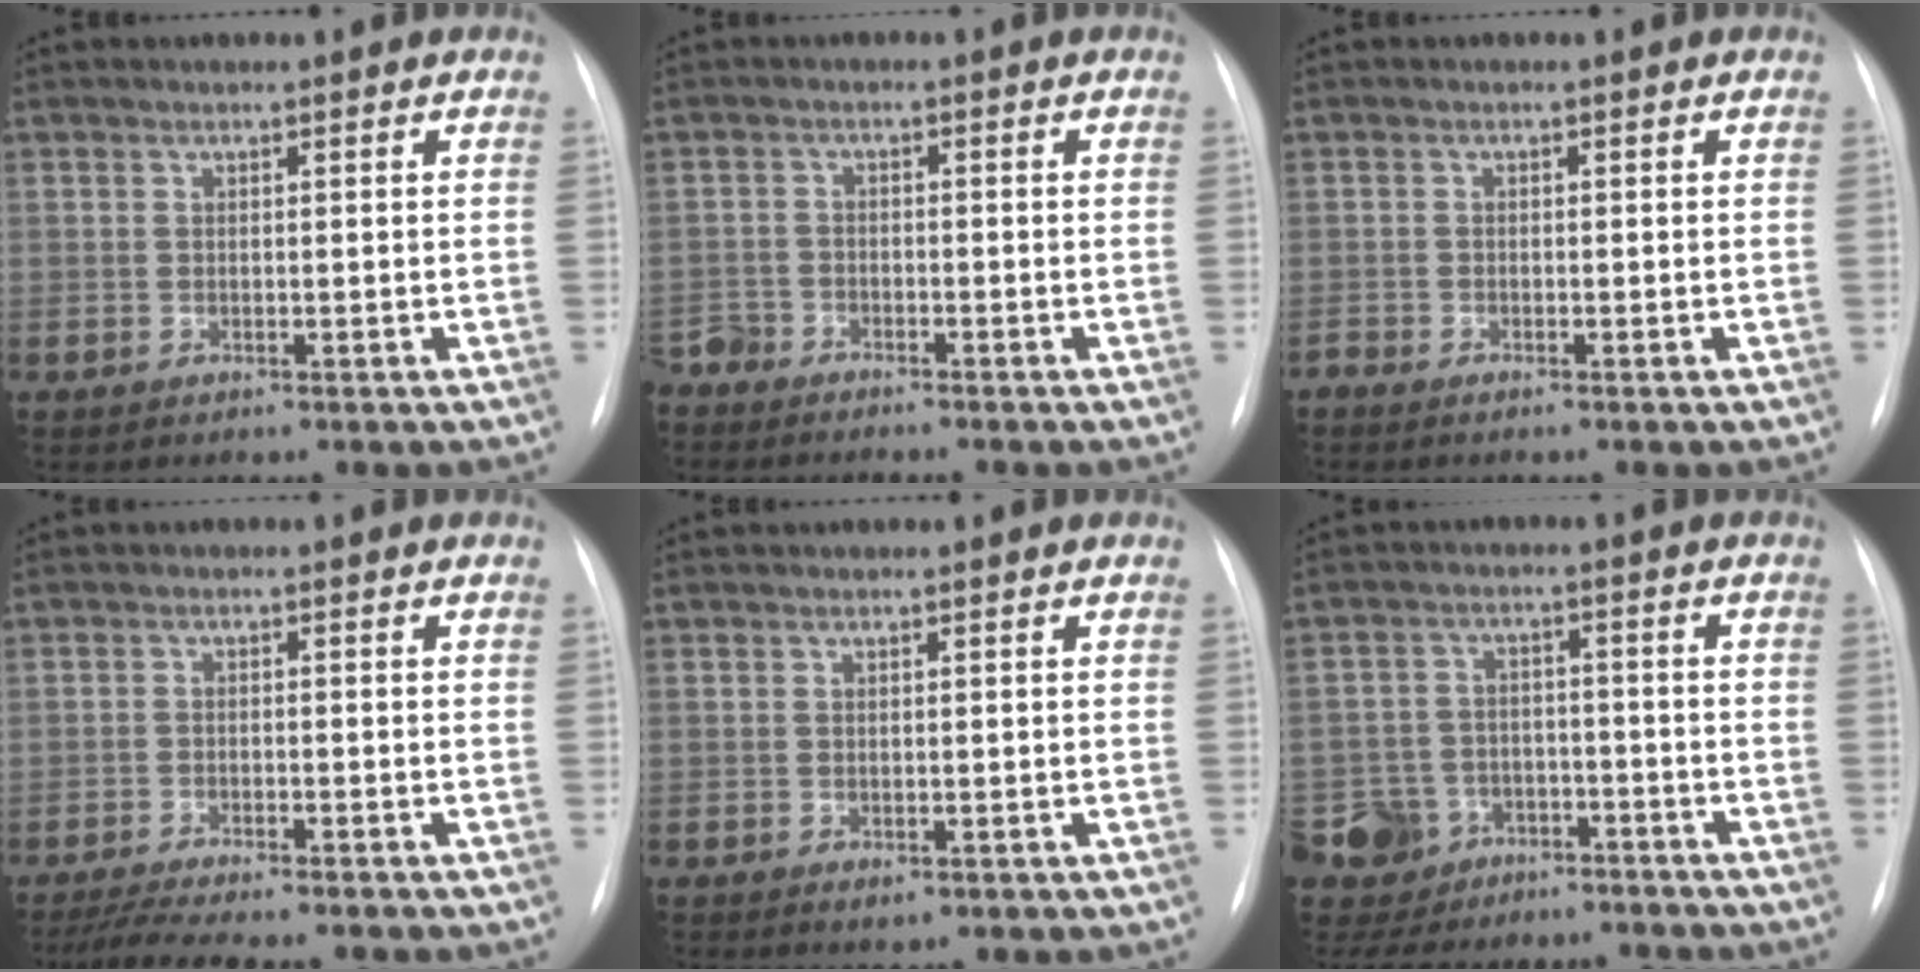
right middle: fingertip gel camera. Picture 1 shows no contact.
{"total": 5.9, "force": [-5.7, 1.1, 1.0], "torque": [-0.007, -0.016, -0.105]}
{"total": 0.9, "force": [-0.8, 0.0, 0.1], "torque": [-0.007, -0.002, -0.016]}
{"total": 8.7, "force": [-7.5, 0.7, 4.4], "torque": [-0.067, -0.014, -0.115]}
{"total": 0.8, "force": [-0.3, 0.5, 0.6], "torque": [-0.008, -0.002, -0.001]}
{"total": 11.7, "force": [-8.3, 8.0, 2.0], "torque": [-0.054, 0.021, -0.122]}